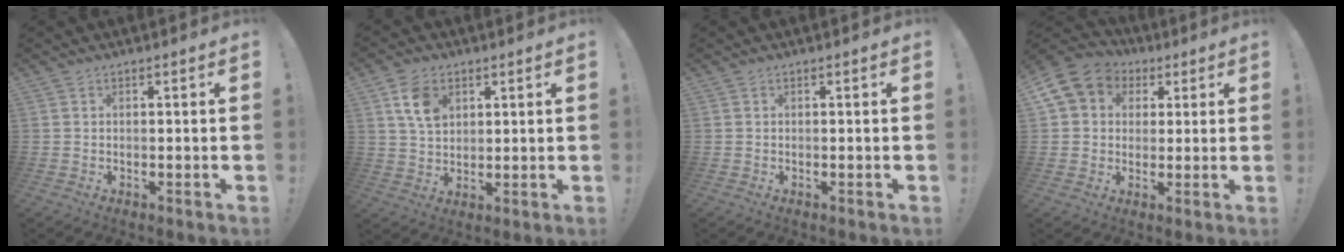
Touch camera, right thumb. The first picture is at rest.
{"total": 8.8, "force": [3.8, 6.1, 5.1], "torque": [-0.077, -0.005, 0.074]}
{"total": 0.0}
{"total": 10.5, "force": [3.5, 8.9, 4.4], "torque": [-0.069, -0.013, 0.072]}